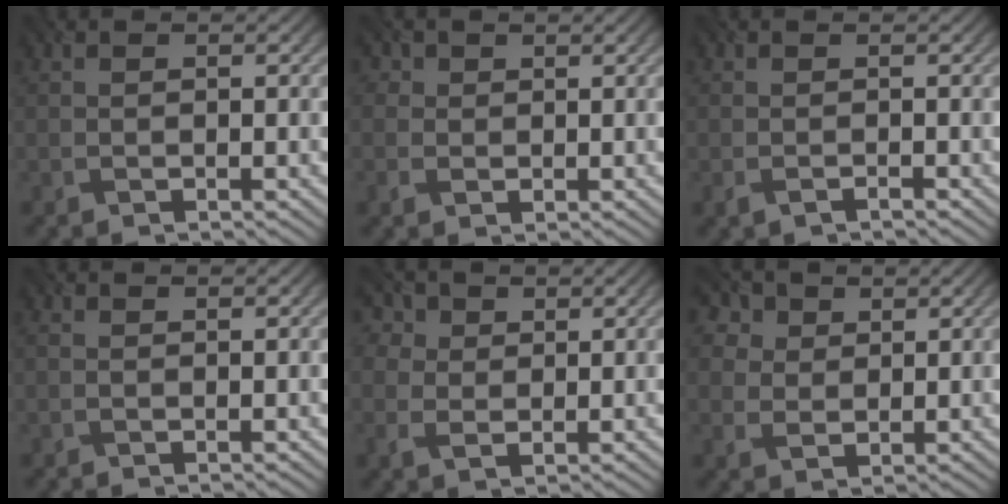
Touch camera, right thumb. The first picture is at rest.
{"total": 2.2, "force": [0.4, 2.0, 0.8], "torque": [-0.020, 0.000, 0.005]}
{"total": 1.2, "force": [-0.8, 0.4, 0.8], "torque": [-0.022, -0.004, -0.015]}
{"total": 0.7, "force": [0.5, 0.2, 0.5], "torque": [-0.014, 0.002, 0.007]}
{"total": 4.2, "force": [1.8, 3.3, 2.0], "torque": [-0.059, 0.004, 0.034]}
{"total": 6.7, "force": [4.0, 4.5, 2.9], "torque": [-0.113, 0.003, 0.081]}